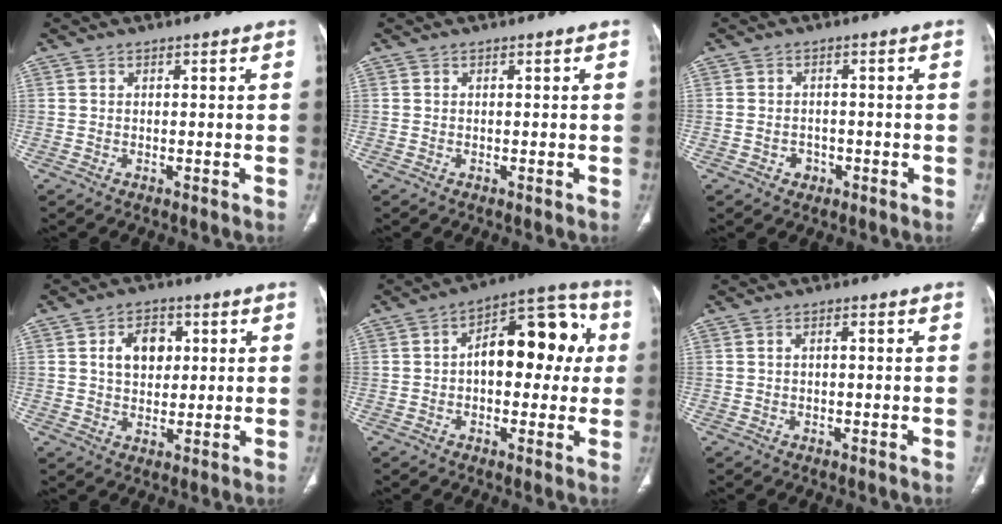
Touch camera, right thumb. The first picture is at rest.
{"total": 0.0}
{"total": 2.6, "force": [-1.1, 2.2, 0.8], "torque": [-0.003, 0.013, -0.013]}
{"total": 7.5, "force": [1.8, 5.3, 5.0], "torque": [-0.052, -0.001, 0.030]}
{"total": 16.2, "force": [1.8, 8.9, 13.4], "torque": [-0.145, 0.042, 0.020]}
{"total": 1.2, "force": [0.1, 0.5, 1.0], "torque": [-0.025, 0.006, 0.002]}